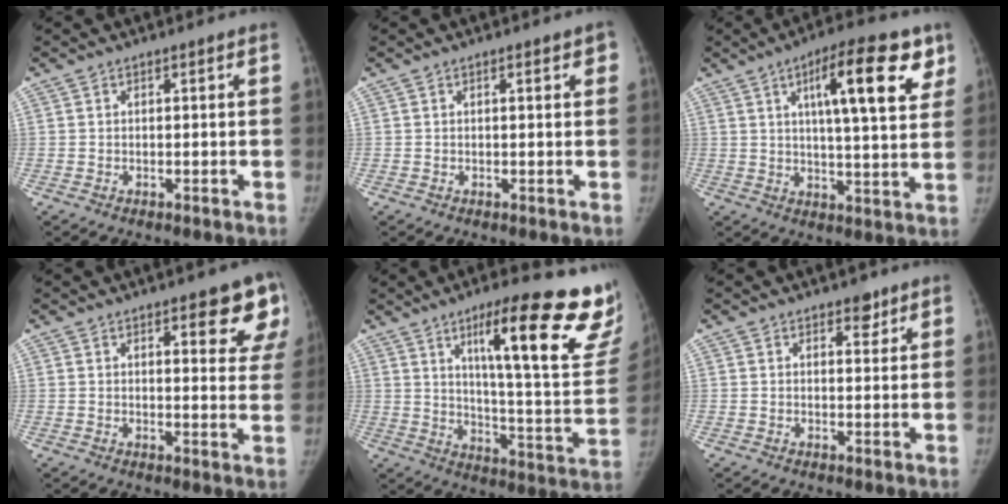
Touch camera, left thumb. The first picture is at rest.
{"total": 2.0, "force": [0.9, 0.7, 1.7], "torque": [-0.014, 0.001, 0.008]}
{"total": 16.7, "force": [7.3, 4.8, 14.2], "torque": [-0.177, -0.019, 0.102]}
{"total": 10.3, "force": [5.8, 3.6, 7.7], "torque": [-0.053, -0.028, 0.063]}
{"total": 27.2, "force": [17.0, 4.5, 20.7], "torque": [-0.231, -0.086, 0.238]}
{"total": 2.7, "force": [1.8, 1.5, 1.2], "torque": [0.000, -0.011, 0.026]}